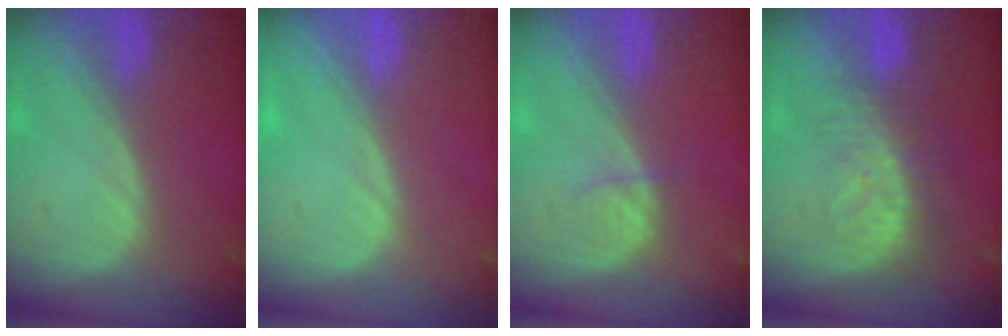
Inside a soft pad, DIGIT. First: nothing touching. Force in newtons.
{"total": 0.5, "press": 0.0, "slide": 0.5}
{"total": 1.6, "press": 1.5, "slide": 0.2}
{"total": 8.3, "press": 7.2, "slide": 4.1}